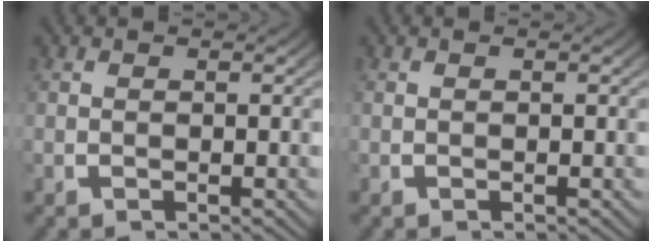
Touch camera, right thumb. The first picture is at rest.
{"total": 0.0}